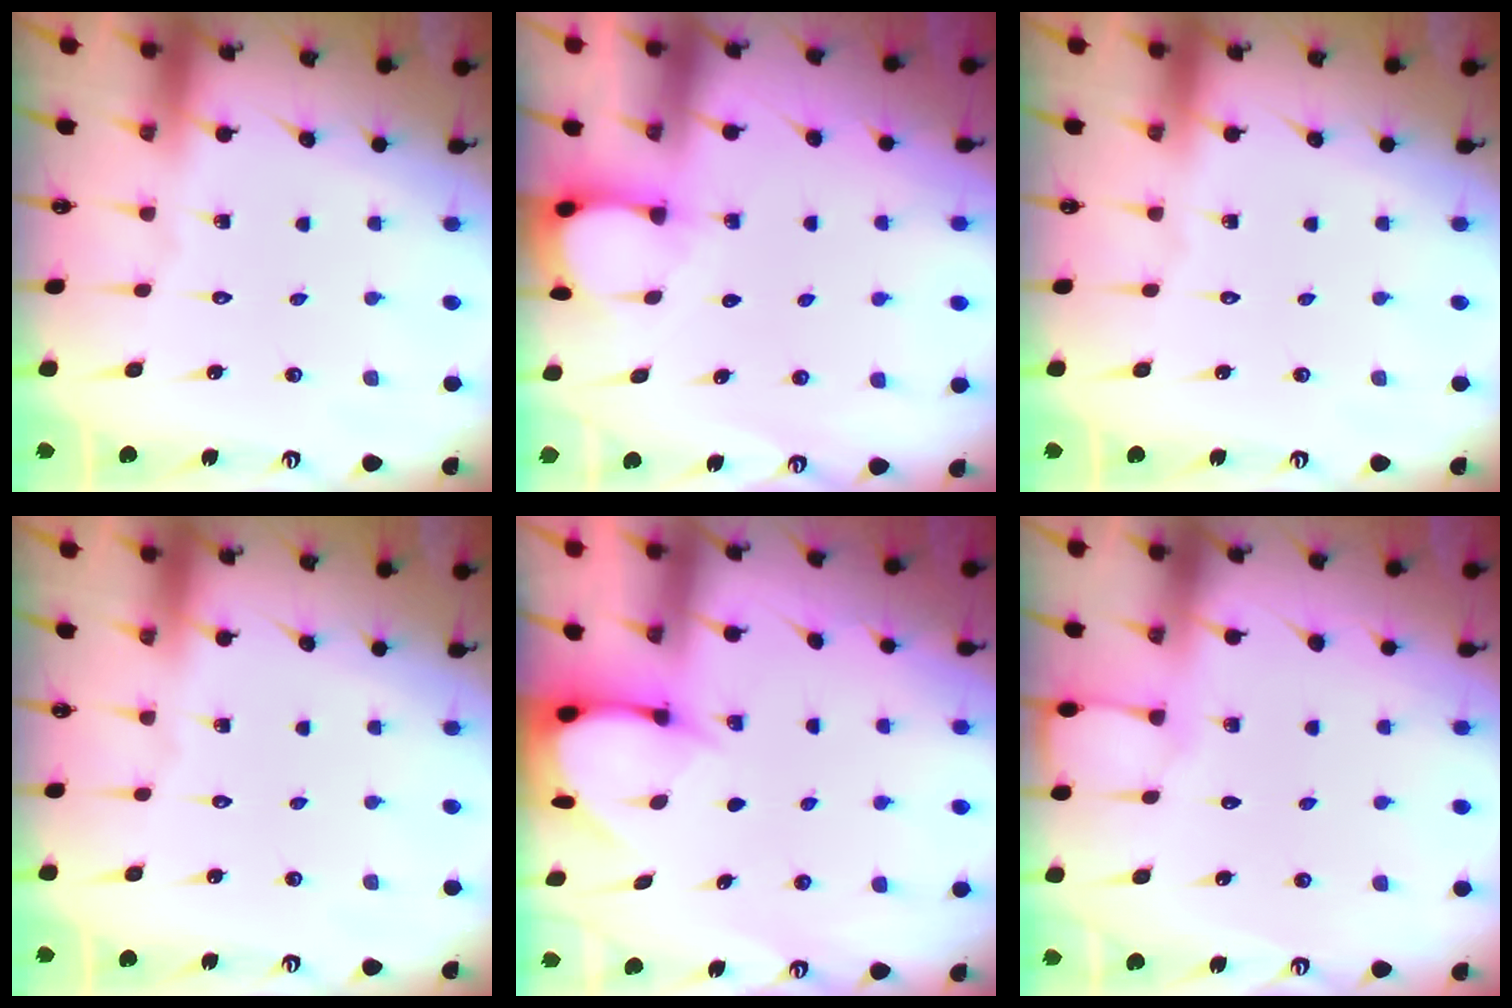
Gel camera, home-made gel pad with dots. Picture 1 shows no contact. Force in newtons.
{"total": 3.0, "press": 3.0, "slide": 0.3}
{"total": 0.0}
{"total": 0.0}
{"total": 3.8, "press": 3.8, "slide": 0.3}
{"total": 2.9, "press": 2.9, "slide": 0.5}